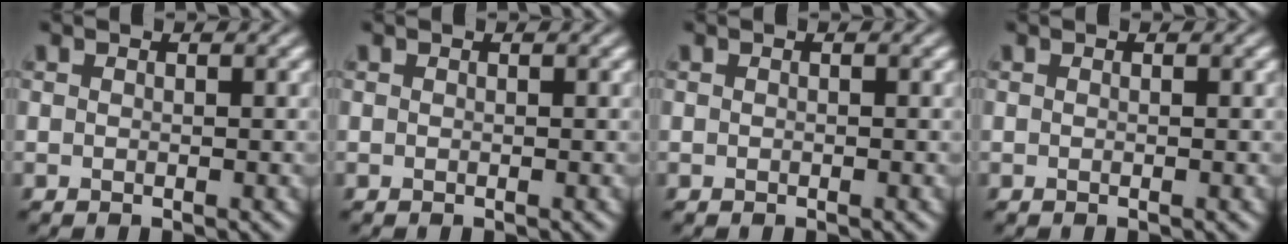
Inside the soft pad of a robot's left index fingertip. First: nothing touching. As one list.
[{"total": 0.0}, {"total": 0.0}, {"total": 0.0}]